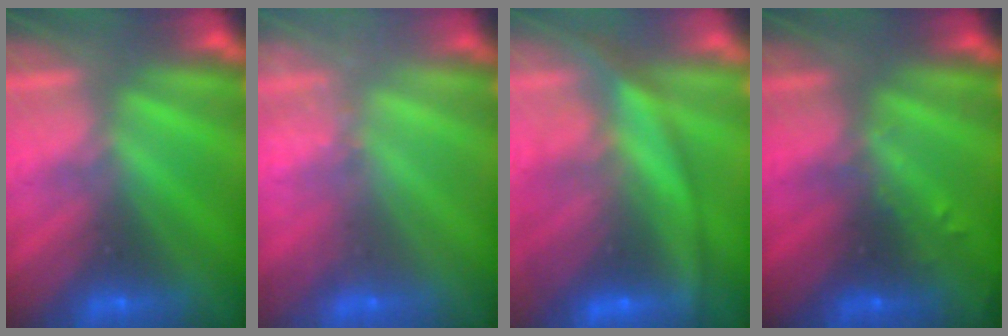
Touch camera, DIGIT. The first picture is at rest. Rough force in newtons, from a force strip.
{"total": 2.7}
{"total": 7.5}
{"total": 2.8}